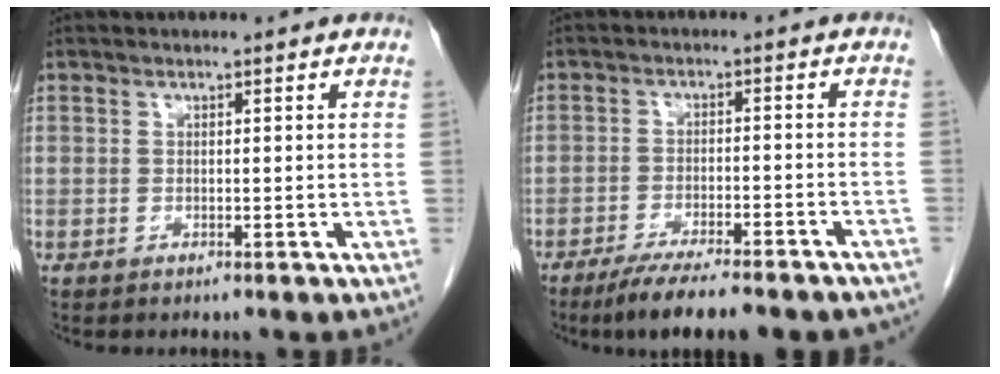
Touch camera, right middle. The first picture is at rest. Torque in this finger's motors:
{"motor_torque": [1.24, -0.90, 0.16, 0.11]}